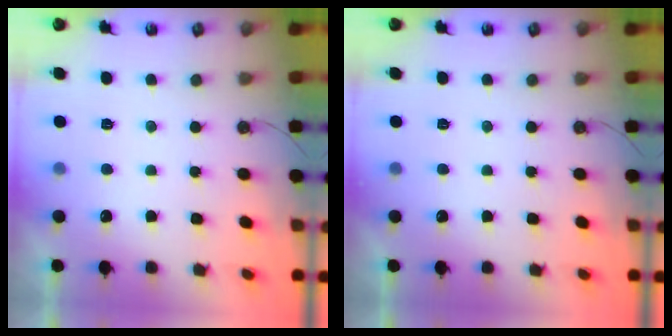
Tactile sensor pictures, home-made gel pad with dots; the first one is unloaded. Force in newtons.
{"total": 0.0}